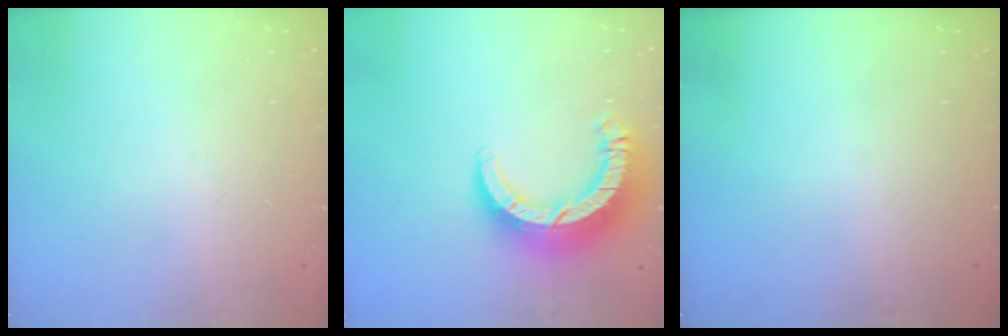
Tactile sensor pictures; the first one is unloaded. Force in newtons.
{"total": 12.1, "press": 12.0, "slide": 1.2}
{"total": 0.0}